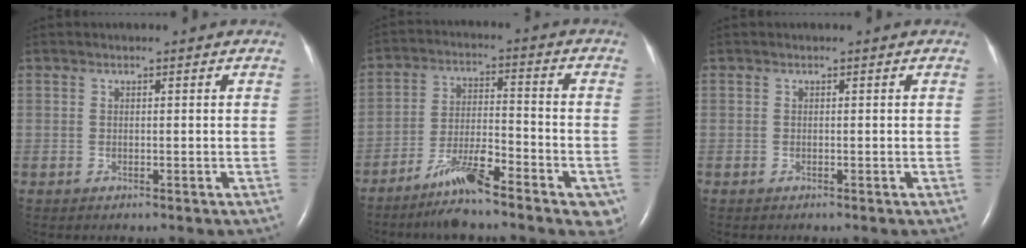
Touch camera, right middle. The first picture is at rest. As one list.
[{"total": 11.3, "force": [-7.5, 2.2, 8.1], "torque": [-0.120, -0.005, -0.125]}, {"total": 0.0}]